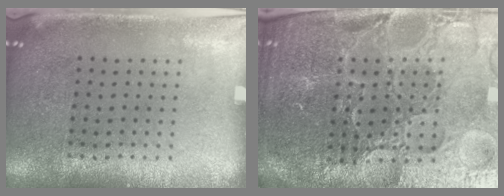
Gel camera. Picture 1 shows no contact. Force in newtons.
{"total": 5.8, "press": 5.3, "slide": 2.4}